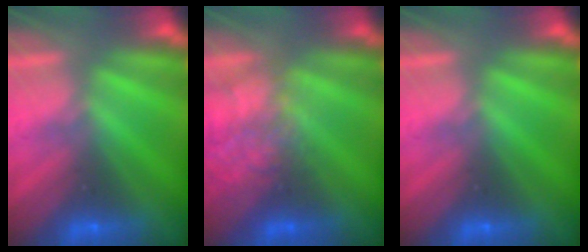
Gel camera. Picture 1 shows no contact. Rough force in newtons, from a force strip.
{"total": 2.2}
{"total": 0.0}